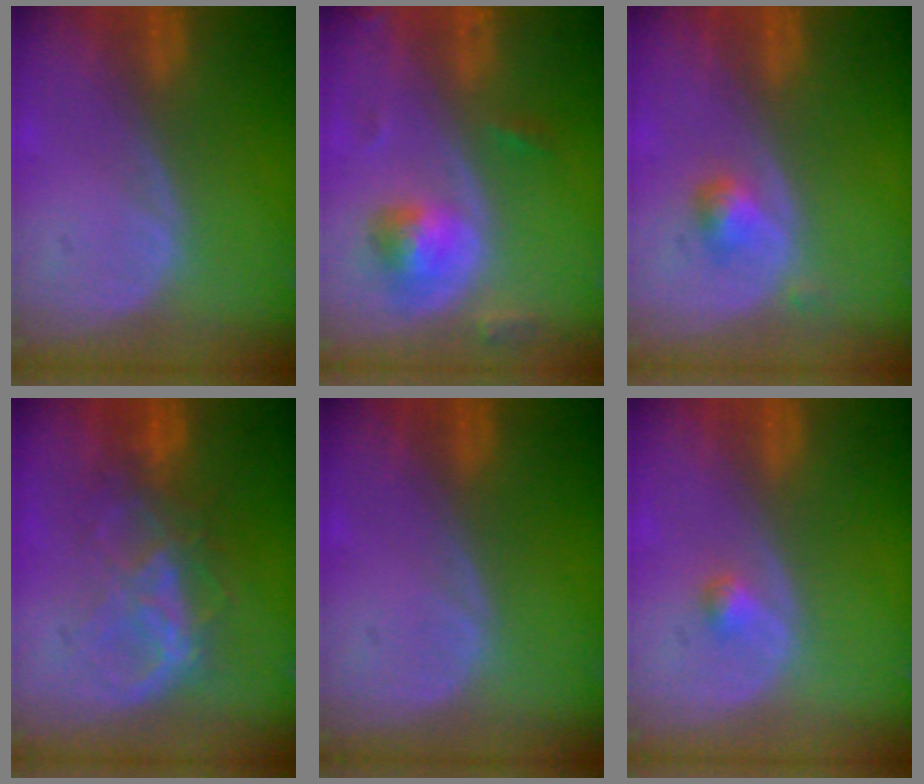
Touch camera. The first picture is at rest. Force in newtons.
{"total": 5.1, "press": 5.0, "slide": 1.0}
{"total": 2.2, "press": 2.2, "slide": 0.2}
{"total": 6.4, "press": 6.4, "slide": 0.8}
{"total": 0.0}
{"total": 1.1, "press": 1.1, "slide": 0.1}